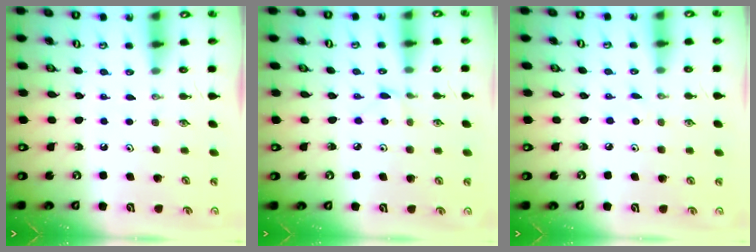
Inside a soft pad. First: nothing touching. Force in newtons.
{"total": 2.8, "press": 2.7, "slide": 0.4}
{"total": 2.1, "press": 2.1, "slide": 0.3}